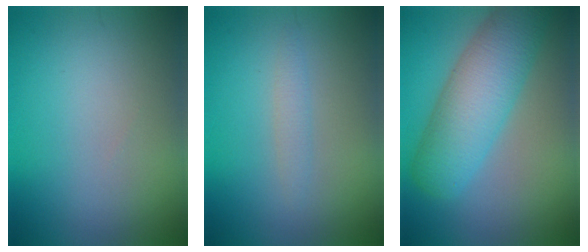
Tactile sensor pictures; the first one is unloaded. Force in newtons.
{"total": 1.2, "press": 1.2, "slide": 0.0}
{"total": 7.5, "press": 7.5, "slide": 0.3}